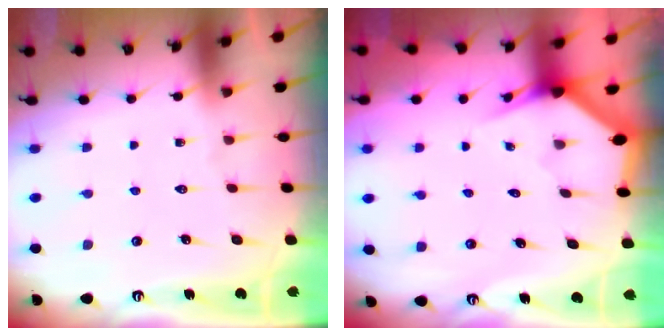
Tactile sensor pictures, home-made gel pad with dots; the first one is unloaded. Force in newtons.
{"total": 2.9, "press": 2.9, "slide": 0.1}